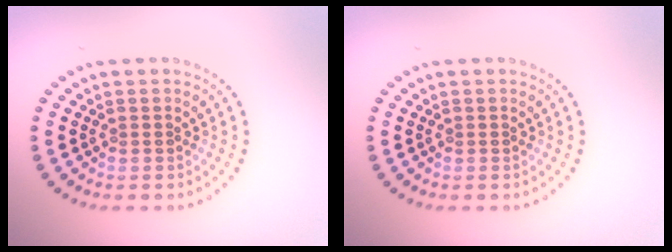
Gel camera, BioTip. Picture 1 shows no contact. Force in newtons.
{"total": 0.0}